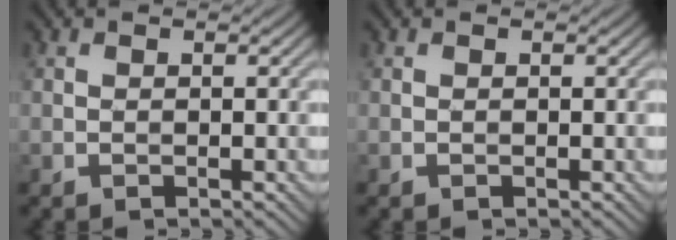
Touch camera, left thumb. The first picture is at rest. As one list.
[{"total": 0.0}]